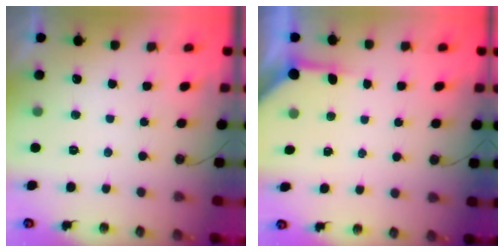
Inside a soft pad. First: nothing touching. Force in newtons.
{"total": 3.8, "press": 3.7, "slide": 0.4}